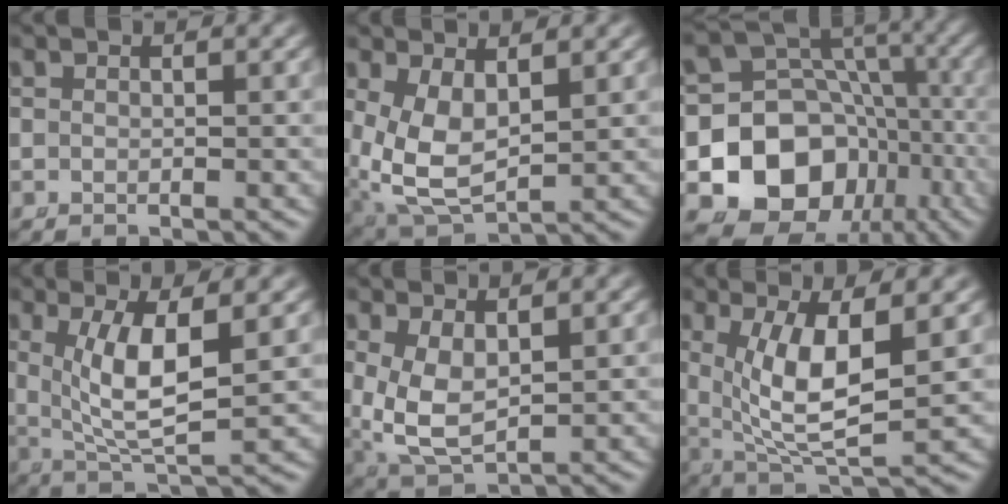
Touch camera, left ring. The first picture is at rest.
{"total": 7.6, "force": [0.0, 5.8, 4.9], "torque": [-0.134, -0.050, 0.021]}
{"total": 20.0, "force": [-5.3, 17.0, 9.1], "torque": [-0.206, -0.091, -0.071]}
{"total": 6.4, "force": [1.2, 2.5, 5.8], "torque": [-0.110, -0.016, 0.036]}
{"total": 6.3, "force": [0.3, 4.7, 4.2], "torque": [-0.119, -0.039, 0.025]}
{"total": 7.8, "force": [1.1, 3.6, 6.8], "torque": [-0.130, -0.022, 0.037]}